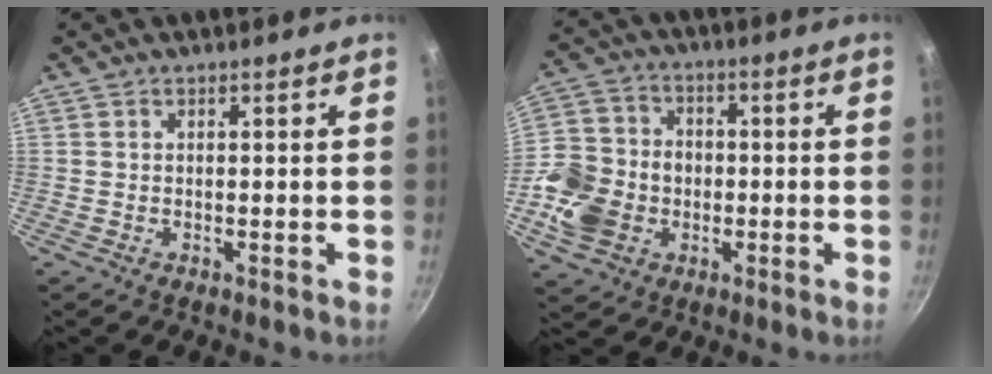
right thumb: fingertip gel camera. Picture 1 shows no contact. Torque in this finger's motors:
{"motor_torque": [1.65, 1.58, 1.18, -0.29, 0.09]}